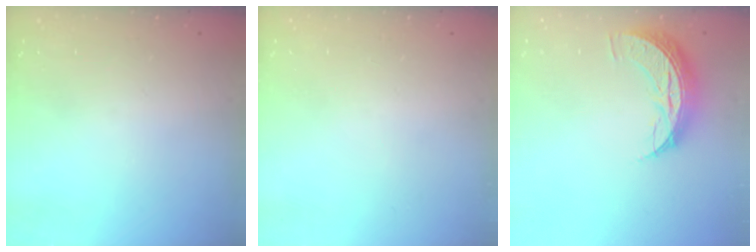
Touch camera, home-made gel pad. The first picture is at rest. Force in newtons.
{"total": 0.0}
{"total": 8.7, "press": 8.7, "slide": 0.7}